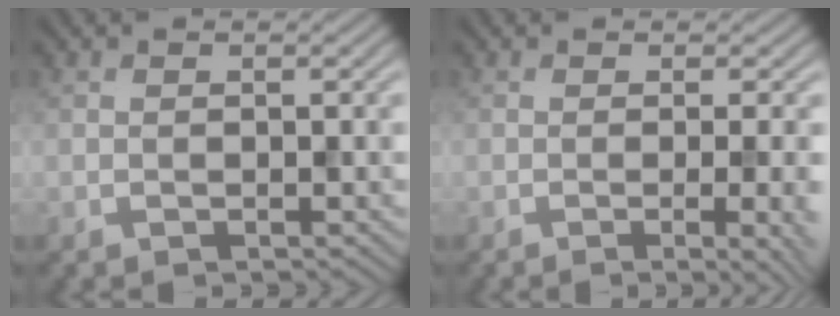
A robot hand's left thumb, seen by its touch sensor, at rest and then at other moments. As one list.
[{"total": 5.6, "force": [-1.0, 1.8, 5.2], "torque": [-0.060, -0.005, -0.008]}]